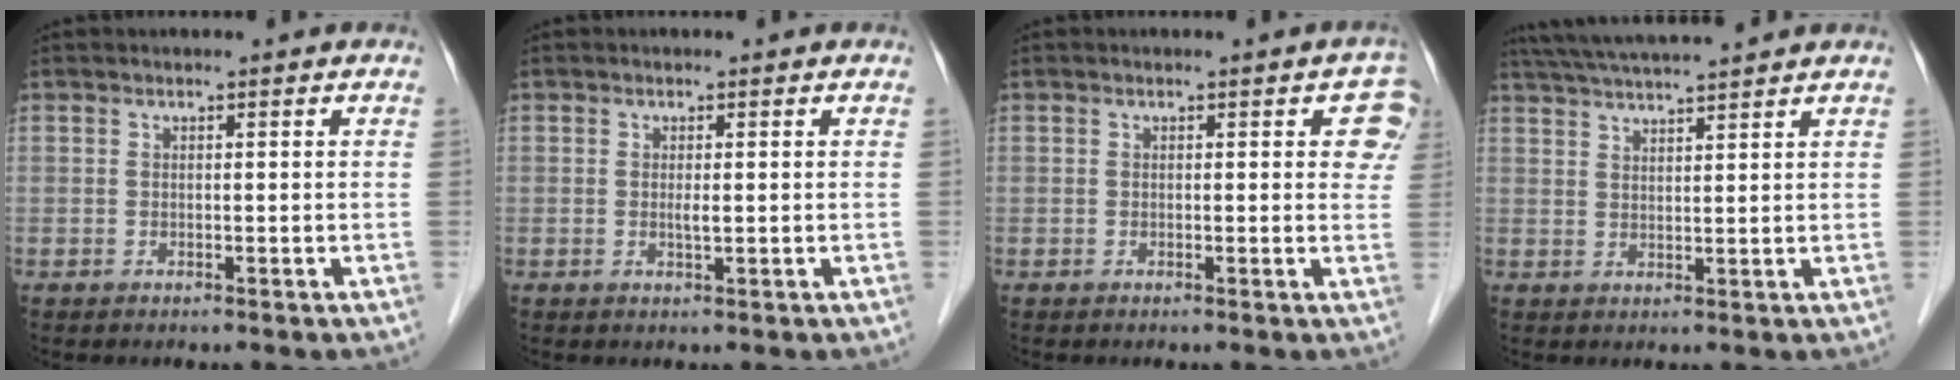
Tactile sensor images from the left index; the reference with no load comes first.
{"total": 1.0, "force": [-0.1, 0.2, 0.9], "torque": [-0.019, -0.006, 0.000]}
{"total": 3.6, "force": [1.8, 2.0, 2.4], "torque": [-0.002, -0.003, 0.009]}
{"total": 9.6, "force": [8.7, -0.4, 4.0], "torque": [-0.072, 0.030, 0.138]}